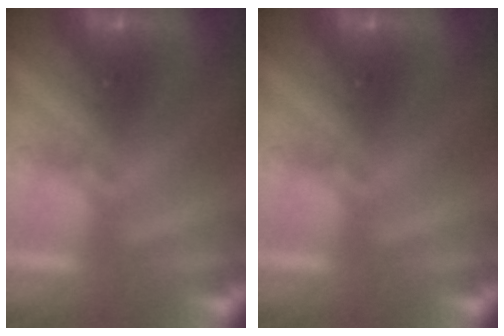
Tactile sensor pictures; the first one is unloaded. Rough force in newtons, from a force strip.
{"total": 0.0}